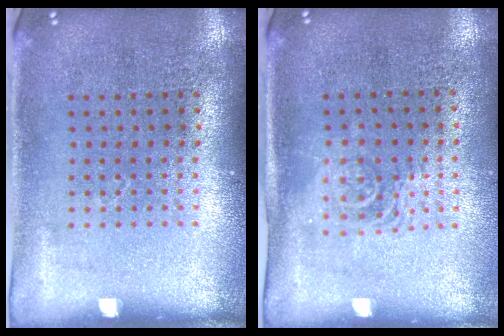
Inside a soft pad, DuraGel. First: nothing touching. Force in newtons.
{"total": 1.5, "press": 1.2, "slide": 0.9}